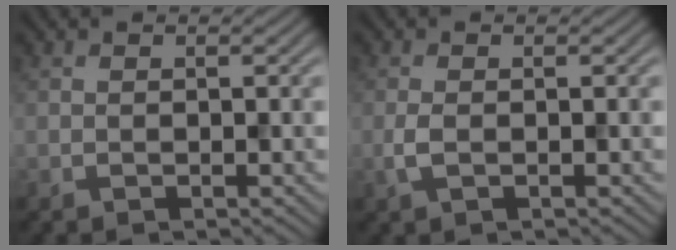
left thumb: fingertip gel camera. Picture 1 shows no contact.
{"total": 1.8, "force": [-0.4, 0.8, 1.5], "torque": [-0.041, 0.000, -0.009]}